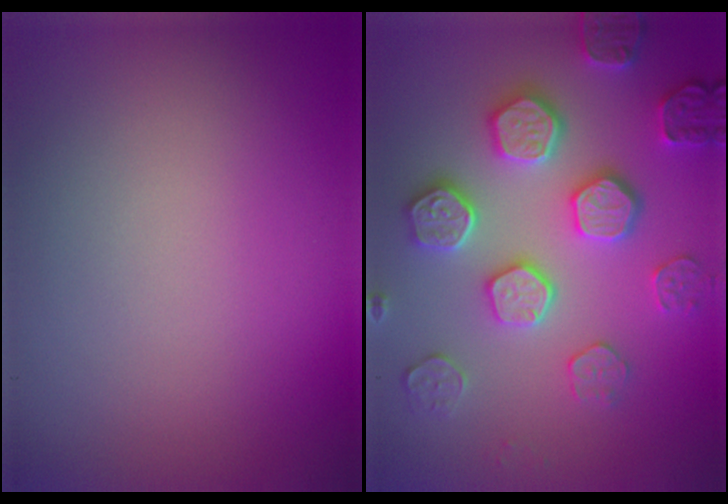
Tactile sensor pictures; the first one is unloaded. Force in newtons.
{"total": 5.1, "press": 5.0, "slide": 1.1}